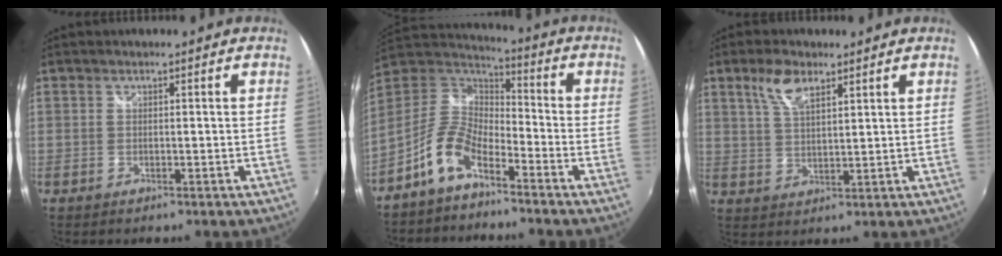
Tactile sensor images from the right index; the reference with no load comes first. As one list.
[{"total": 10.2, "force": [-6.5, 4.6, 6.5], "torque": [-0.142, 0.018, -0.134]}, {"total": 6.0, "force": [3.7, 2.5, 4.0], "torque": [-0.078, 0.008, 0.073]}]